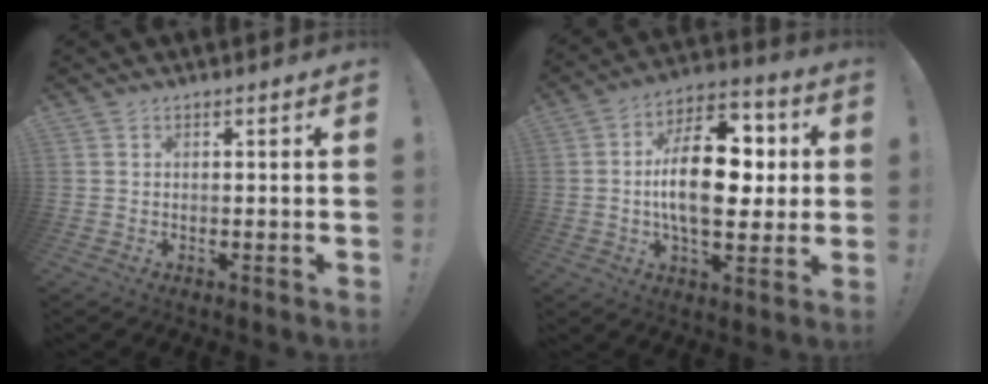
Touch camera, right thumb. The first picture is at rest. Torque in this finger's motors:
{"motor_torque": [1.92, 3.09, 1.16, -0.77, 0.49]}